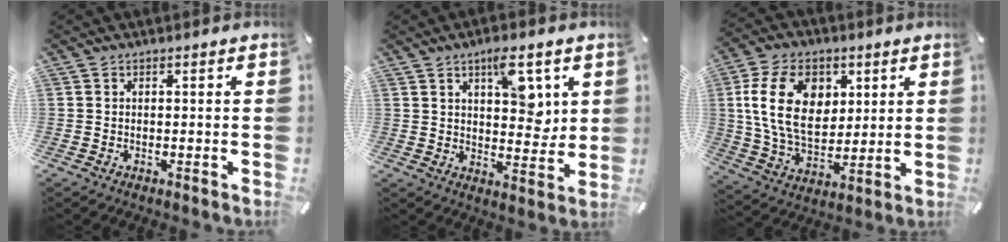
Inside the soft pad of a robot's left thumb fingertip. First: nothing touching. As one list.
[{"total": 10.7, "force": [5.1, 5.4, 7.7], "torque": [-0.089, -0.028, 0.081]}, {"total": 16.3, "force": [4.4, 11.4, 10.8], "torque": [-0.206, 0.008, 0.076]}]